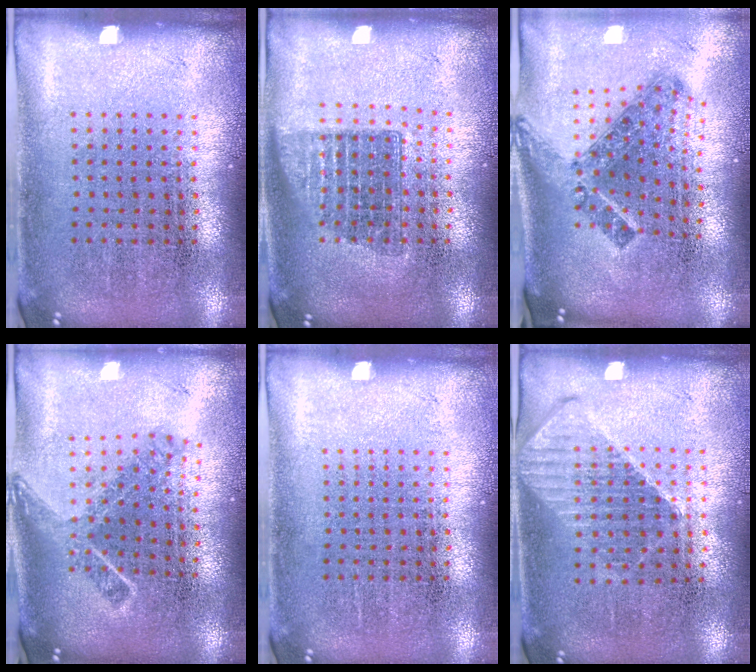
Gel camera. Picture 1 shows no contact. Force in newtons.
{"total": 1.3, "press": 1.1, "slide": 0.8}
{"total": 1.5, "press": 1.1, "slide": 1.1}
{"total": 1.7, "press": 1.2, "slide": 1.1}
{"total": 0.0}
{"total": 1.2, "press": 1.1, "slide": 0.4}